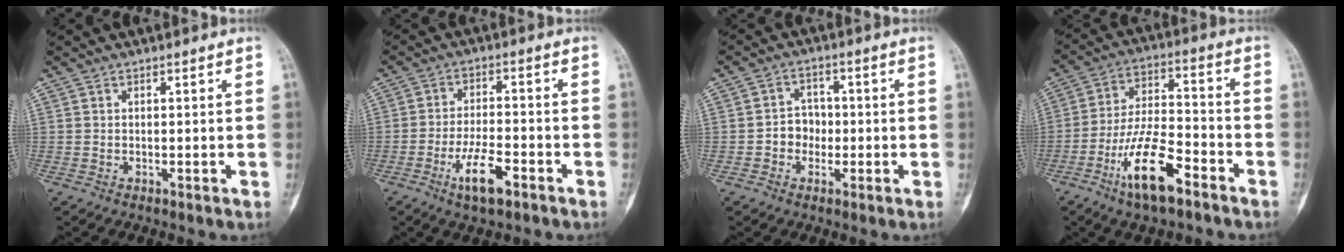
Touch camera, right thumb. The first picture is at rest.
{"total": 7.8, "force": [-4.0, 2.7, 6.1], "torque": [-0.113, 0.019, -0.068]}
{"total": 4.6, "force": [-0.9, 4.0, 1.9], "torque": [0.000, 0.015, -0.025]}
{"total": 13.6, "force": [-7.6, 4.7, 10.3], "torque": [-0.194, 0.051, -0.135]}